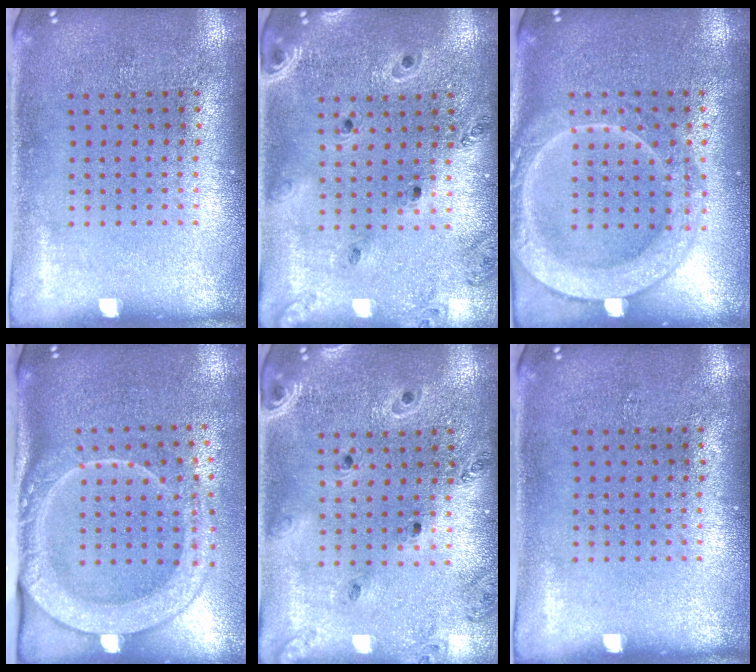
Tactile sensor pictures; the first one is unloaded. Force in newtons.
{"total": 0.6, "press": 0.6, "slide": 0.1}
{"total": 2.0, "press": 2.0, "slide": 0.3}
{"total": 2.5, "press": 1.9, "slide": 1.6}
{"total": 0.6, "press": 0.6, "slide": 0.1}
{"total": 0.0}